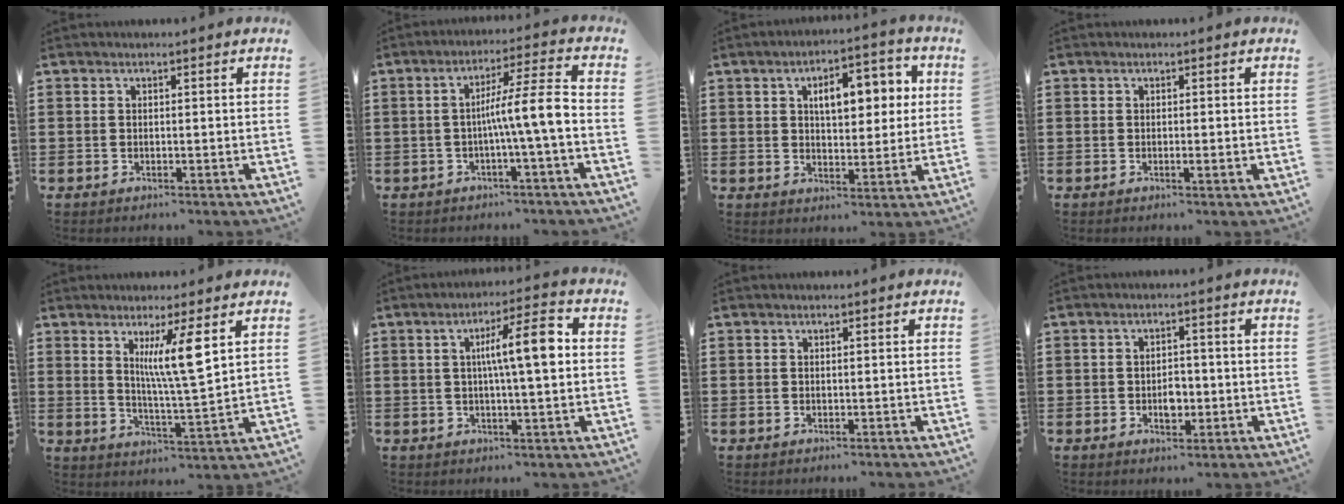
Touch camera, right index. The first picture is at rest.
{"total": 8.2, "force": [-1.6, 0.0, 8.0], "torque": [-0.143, 0.000, -0.033]}
{"total": 7.9, "force": [2.3, 4.1, 6.3], "torque": [-0.094, -0.002, 0.027]}
{"total": 1.0, "force": [-0.3, 0.0, 1.0], "torque": [-0.016, -0.004, -0.004]}
{"total": 7.8, "force": [3.4, 0.3, 7.0], "torque": [-0.128, -0.010, 0.050]}
{"total": 8.2, "force": [1.1, 1.2, 8.1], "torque": [-0.136, 0.000, 0.008]}
{"total": 0.0}
{"total": 3.1, "force": [-0.9, 2.0, 2.3], "torque": [-0.037, -0.001, -0.018]}